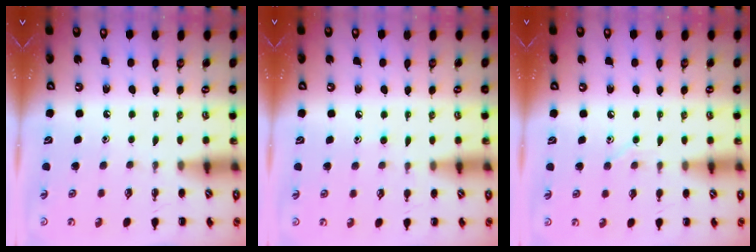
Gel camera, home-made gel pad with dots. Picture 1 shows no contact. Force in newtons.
{"total": 6.0, "press": 5.6, "slide": 2.1}
{"total": 5.5, "press": 5.3, "slide": 1.4}